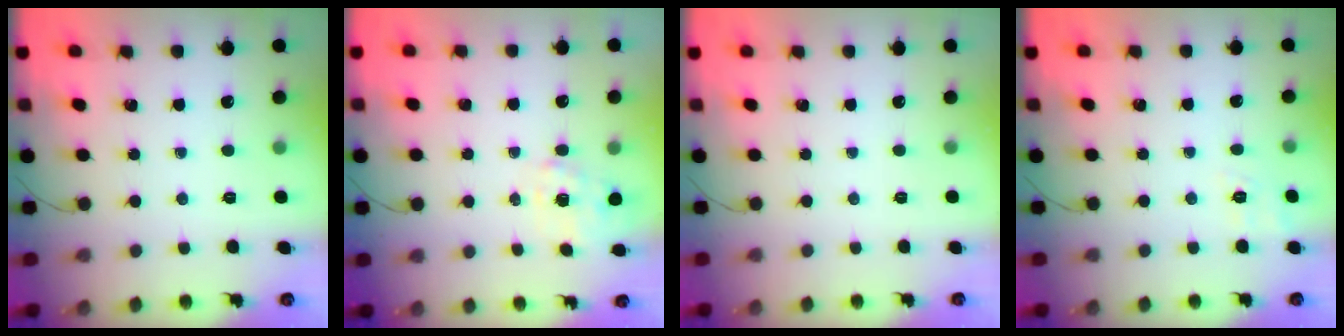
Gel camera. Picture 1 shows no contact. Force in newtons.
{"total": 2.2, "press": 2.1, "slide": 0.7}
{"total": 2.5, "press": 2.4, "slide": 0.5}
{"total": 6.7, "press": 6.4, "slide": 2.1}